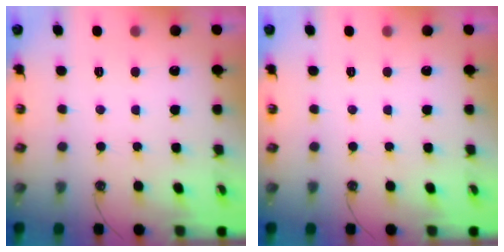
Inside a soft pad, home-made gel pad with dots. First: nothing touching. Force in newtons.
{"total": 0.0}